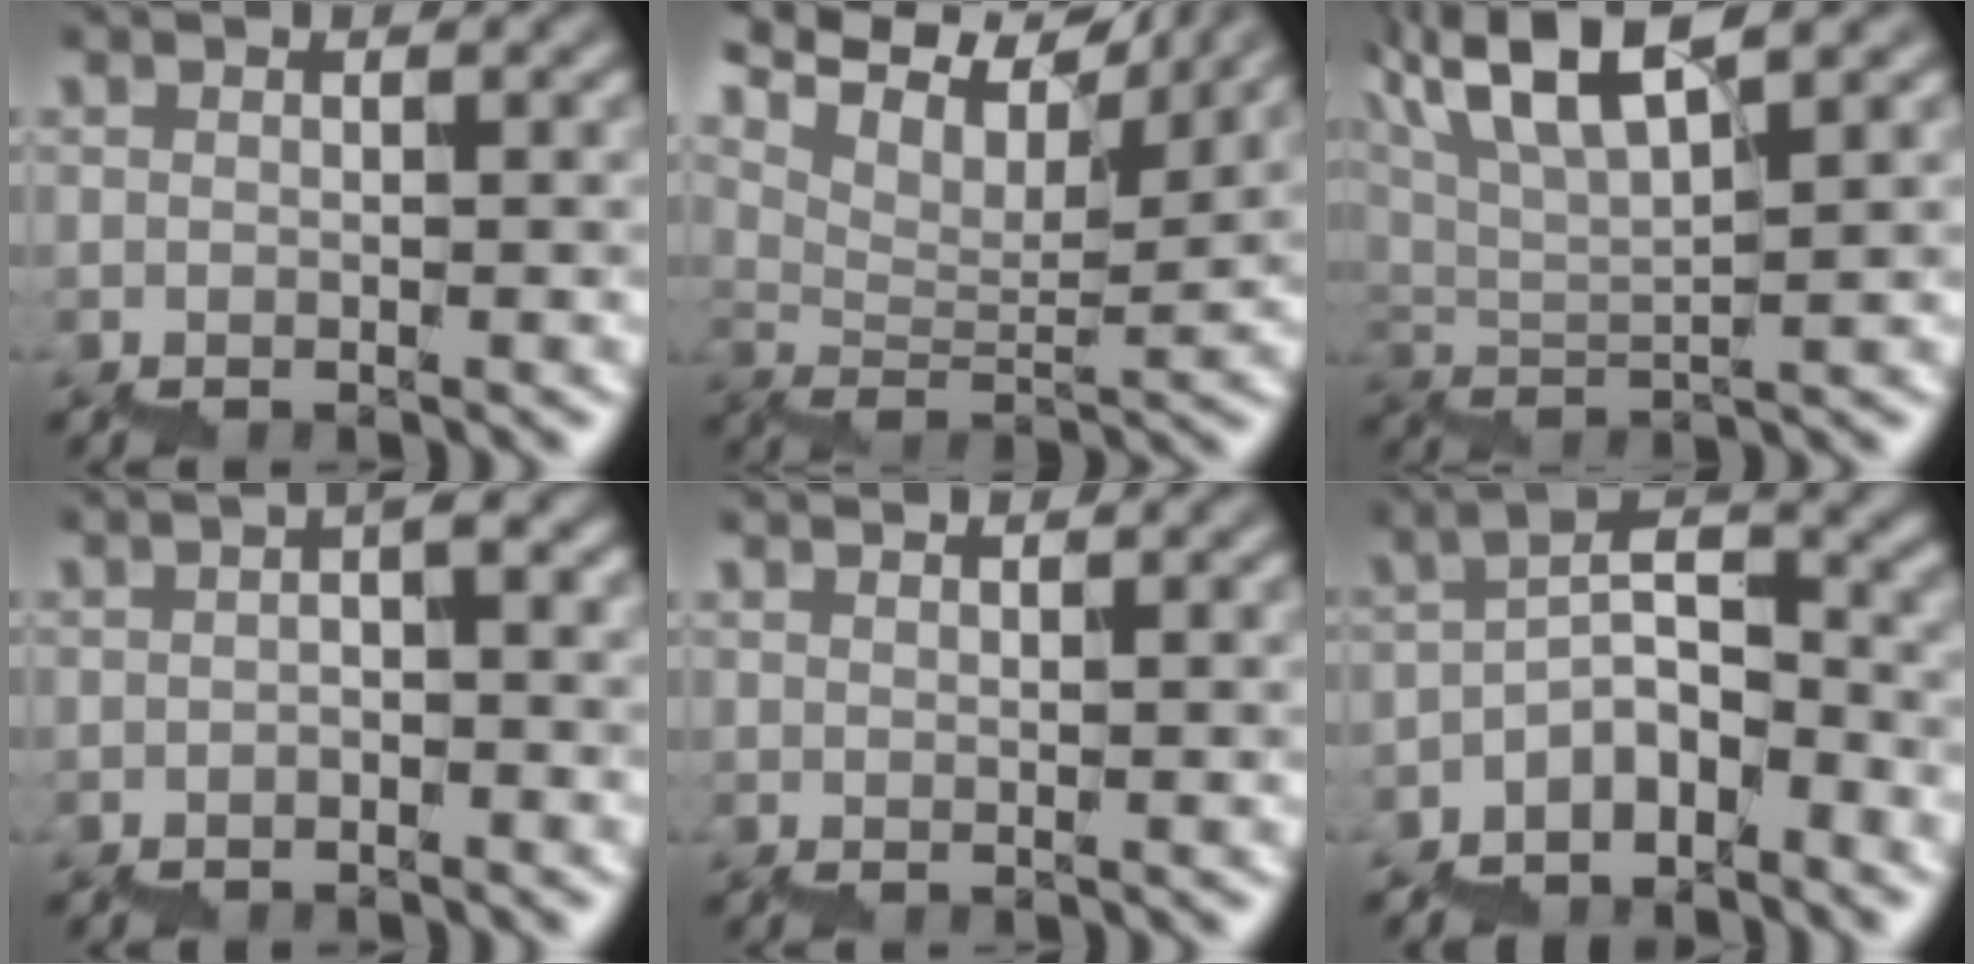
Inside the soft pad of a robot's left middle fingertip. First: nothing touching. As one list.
[{"total": 11.3, "force": [10.6, 1.4, 3.6], "torque": [-0.082, 0.031, 0.163]}, {"total": 7.0, "force": [5.3, 1.2, 4.6], "torque": [-0.077, 0.031, 0.102]}, {"total": 1.6, "force": [-0.7, 0.3, 1.4], "torque": [-0.024, 0.014, -0.013]}, {"total": 1.0, "force": [0.8, 0.2, 0.4], "torque": [0.008, 0.000, 0.017]}, {"total": 6.0, "force": [-3.8, 2.3, 4.0], "torque": [-0.060, 0.020, -0.070]}]